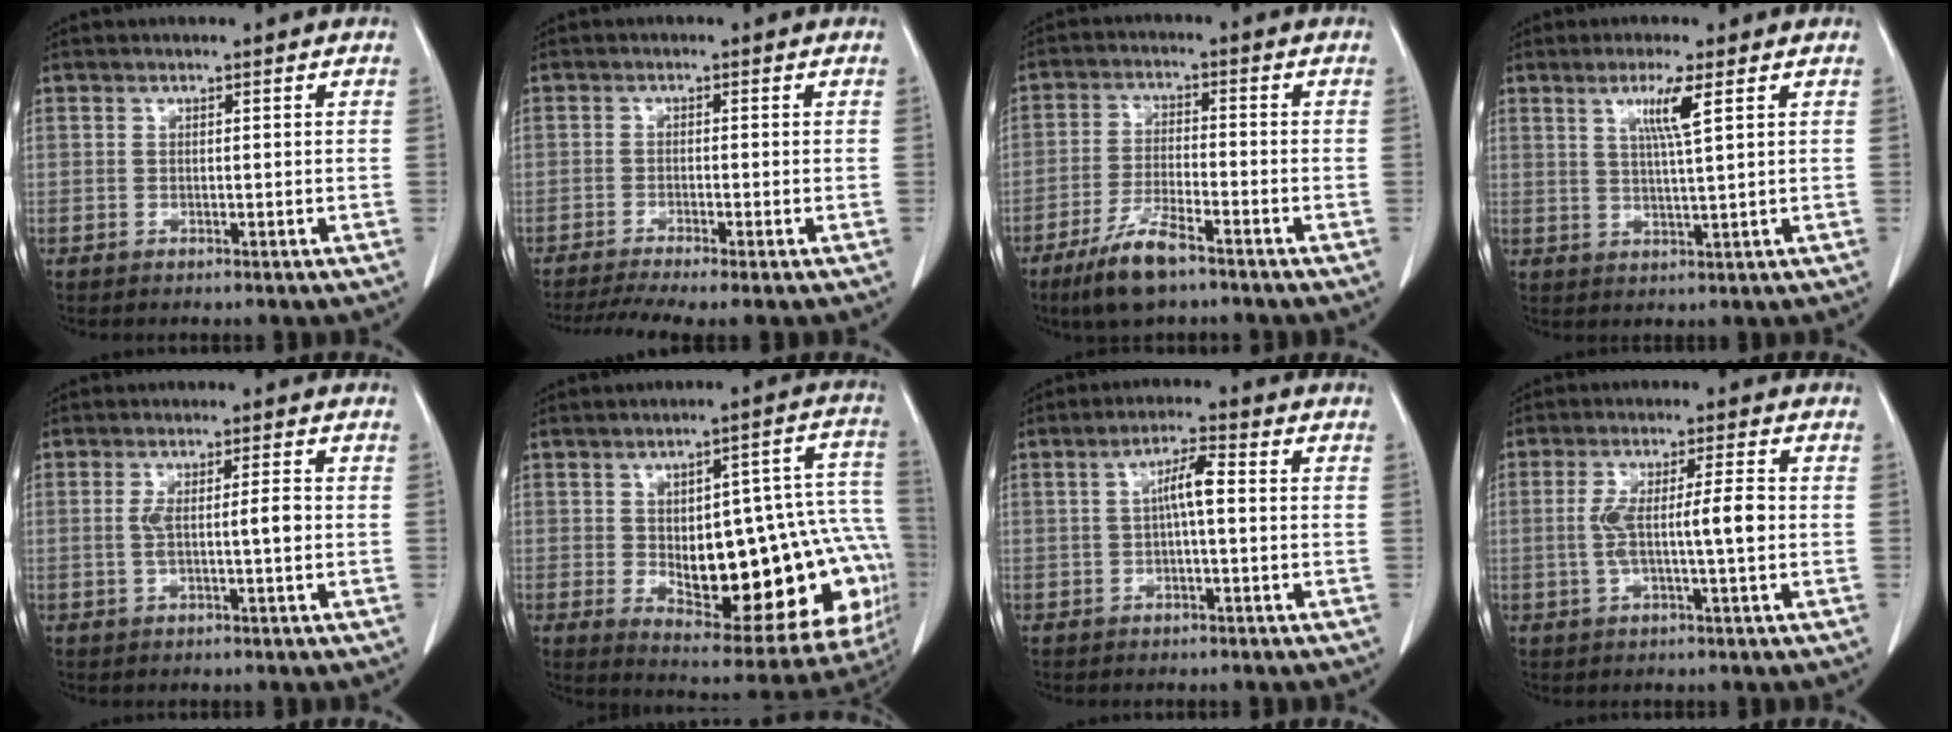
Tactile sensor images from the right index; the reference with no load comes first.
{"total": 6.6, "force": [-5.1, -0.1, 4.1], "torque": [-0.068, -0.008, -0.083]}
{"total": 8.1, "force": [-5.6, 1.4, 5.7], "torque": [-0.119, -0.016, -0.104]}
{"total": 4.9, "force": [2.1, -0.6, 4.4], "torque": [-0.084, -0.005, 0.038]}
{"total": 4.0, "force": [-0.3, 0.4, 3.9], "torque": [-0.074, 0.010, 0.003]}
{"total": 25.7, "force": [-3.9, 10.0, 23.4], "torque": [-0.219, 0.037, -0.019]}
{"total": 4.4, "force": [0.2, 0.6, 4.4], "torque": [-0.080, 0.012, 0.002]}
{"total": 6.7, "force": [-0.5, 0.5, 6.7], "torque": [-0.127, 0.015, -0.004]}